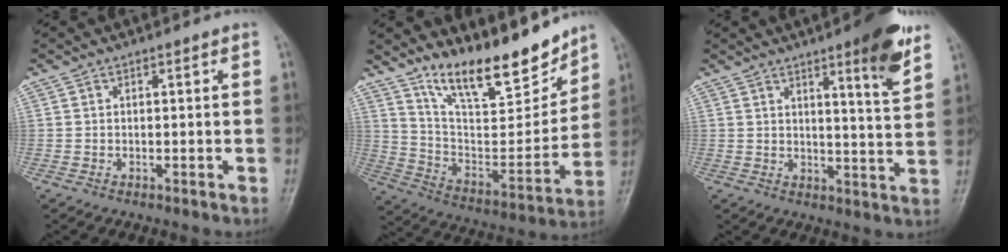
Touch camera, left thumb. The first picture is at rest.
{"total": 19.3, "force": [15.0, 5.6, 10.8], "torque": [-0.126, -0.094, 0.262]}
{"total": 9.7, "force": [5.9, 1.2, 7.6], "torque": [-0.092, -0.036, 0.077]}